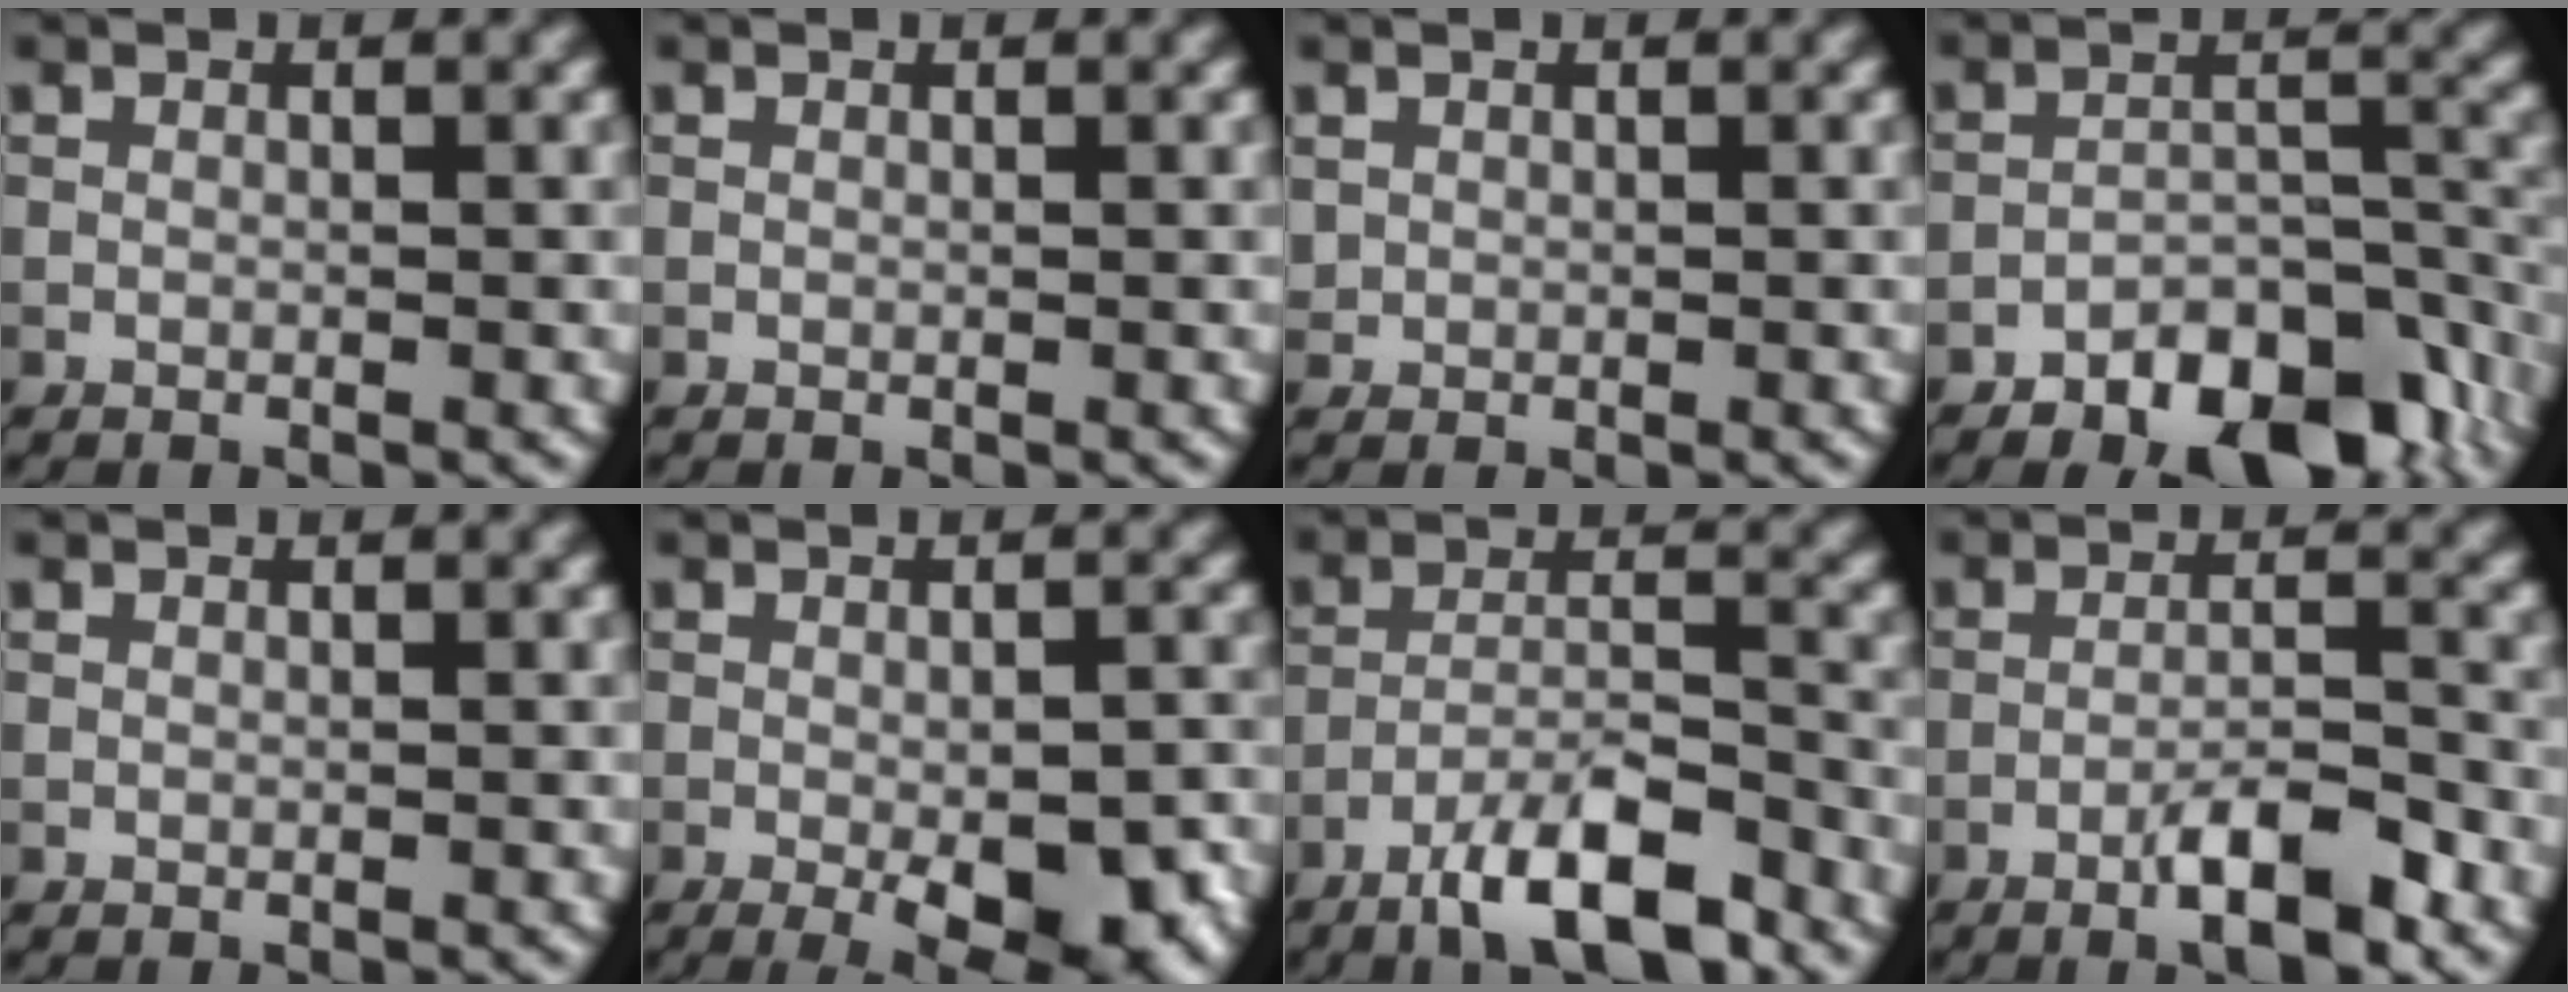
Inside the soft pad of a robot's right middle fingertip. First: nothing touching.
{"total": 0.0}
{"total": 0.6, "force": [0.2, 0.6, 0.0], "torque": [0.003, -0.001, 0.007]}
{"total": 9.1, "force": [-6.2, 4.2, 5.2], "torque": [-0.064, -0.005, -0.099]}
{"total": 0.0}
{"total": 7.8, "force": [-3.0, 2.9, 6.6], "torque": [-0.088, -0.014, -0.030]}
{"total": 7.5, "force": [-5.4, 1.8, 4.9], "torque": [-0.080, 0.005, -0.095]}
{"total": 4.9, "force": [-3.0, 0.9, 3.8], "torque": [-0.064, 0.009, -0.052]}